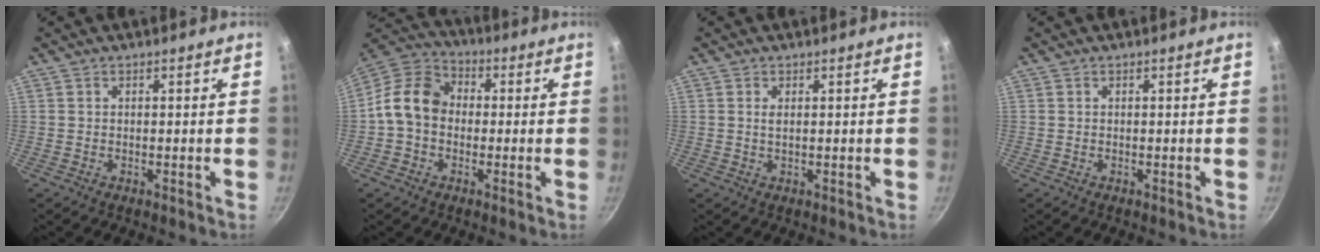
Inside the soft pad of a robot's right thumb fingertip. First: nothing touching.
{"total": 11.0, "force": [-0.6, 8.8, 6.5], "torque": [-0.089, 0.032, -0.036]}
{"total": 1.1, "force": [0.3, 0.5, 0.9], "torque": [-0.022, -0.001, 0.007]}
{"total": 0.0}